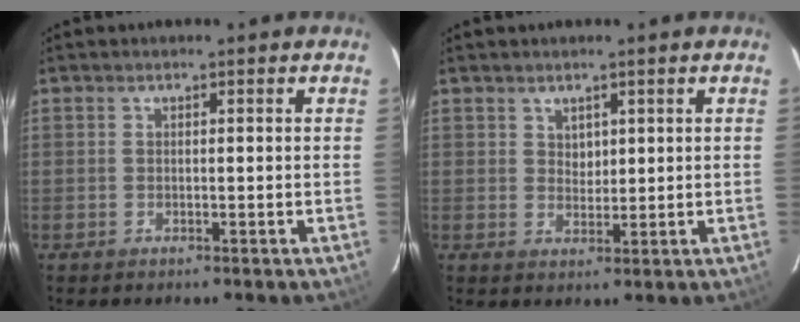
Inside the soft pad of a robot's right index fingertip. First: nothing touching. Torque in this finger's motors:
{"motor_torque": [-0.05, 0.02, 0.00, 0.00]}